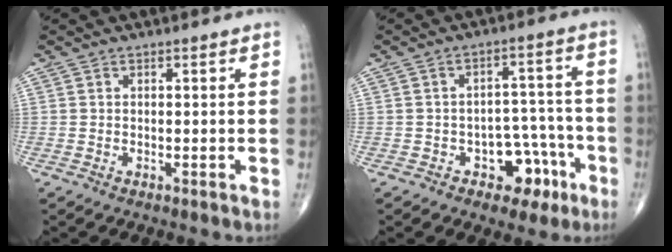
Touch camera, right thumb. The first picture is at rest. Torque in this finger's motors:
{"motor_torque": [0.97, 1.09, 0.48, -0.65, -0.03]}